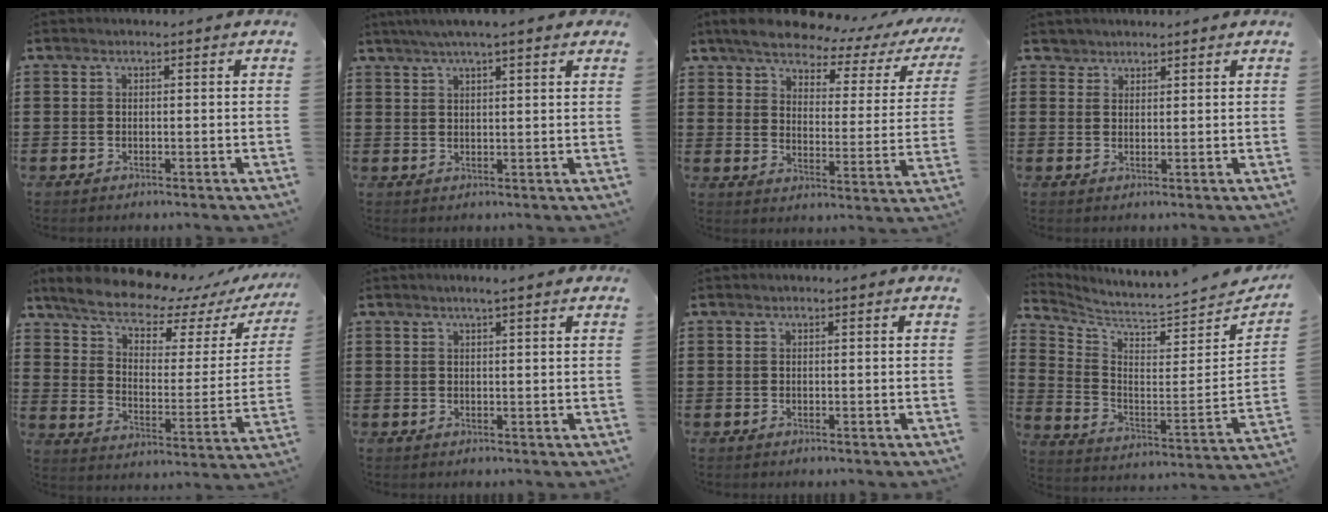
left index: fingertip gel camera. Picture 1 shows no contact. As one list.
[{"total": 3.9, "force": [3.1, 0.0, 2.4], "torque": [-0.054, 0.000, 0.055]}, {"total": 5.6, "force": [5.1, 1.2, 1.9], "torque": [-0.068, -0.028, 0.085]}, {"total": 2.1, "force": [1.8, 1.1, -0.1], "torque": [-0.005, 0.005, 0.036]}, {"total": 9.4, "force": [8.1, 2.3, 4.1], "torque": [-0.102, -0.050, 0.137]}, {"total": 1.7, "force": [1.3, -0.1, 1.1], "torque": [-0.022, 0.001, 0.023]}, {"total": 0.0}, {"total": 4.1, "force": [4.0, -0.2, 0.9], "torque": [-0.043, -0.061, 0.061]}]